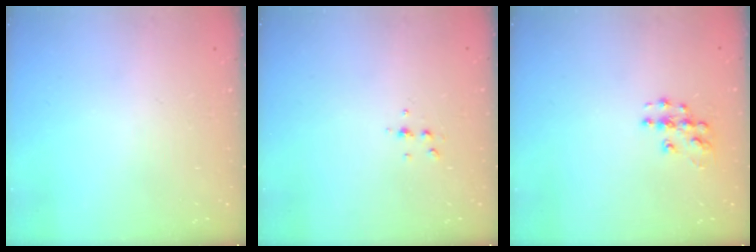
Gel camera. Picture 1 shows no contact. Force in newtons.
{"total": 4.1, "press": 4.0, "slide": 0.9}
{"total": 8.2, "press": 8.2, "slide": 0.4}